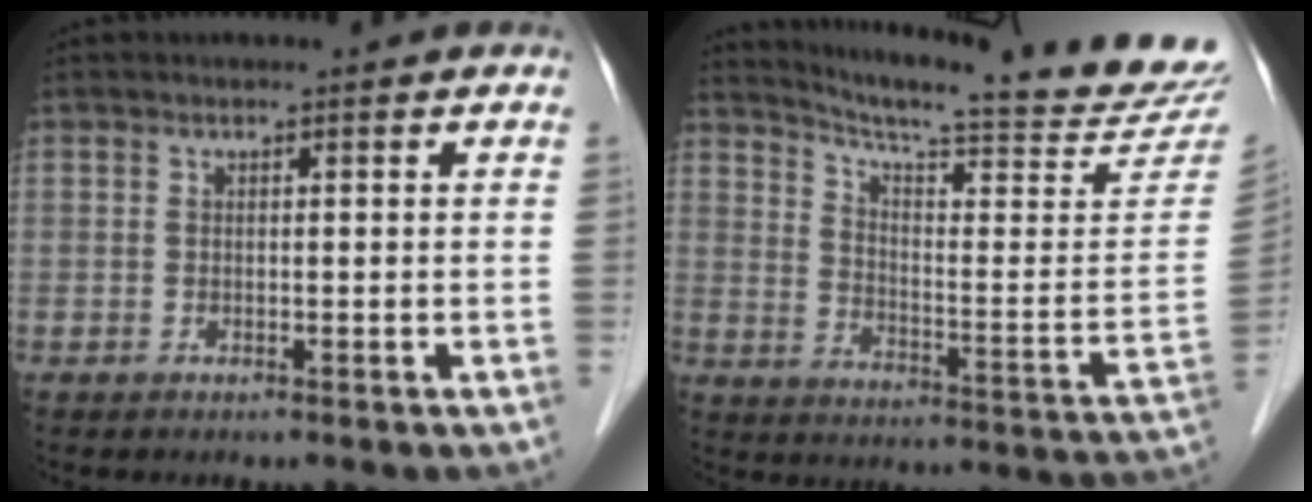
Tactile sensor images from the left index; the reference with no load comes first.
{"total": 24.2, "force": [22.6, 0.0, 8.6], "torque": [-0.134, -0.101, 0.290]}